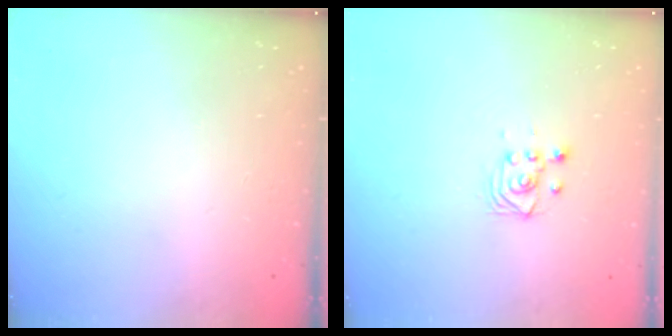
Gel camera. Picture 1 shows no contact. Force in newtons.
{"total": 2.9, "press": 2.9, "slide": 0.6}